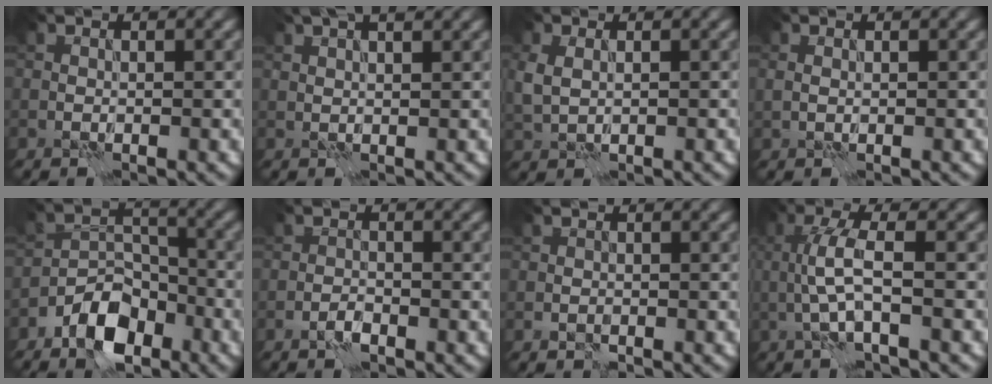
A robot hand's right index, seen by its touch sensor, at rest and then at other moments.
{"total": 5.7, "force": [4.0, 2.1, 3.6], "torque": [-0.045, 0.033, 0.040]}
{"total": 2.1, "force": [0.3, 1.5, 1.4], "torque": [-0.038, -0.001, 0.009]}
{"total": 0.5, "force": [0.3, 0.3, 0.3], "torque": [-0.005, 0.000, 0.010]}
{"total": 6.4, "force": [-4.0, 3.5, 3.5], "torque": [-0.050, 0.003, -0.080]}
{"total": 1.3, "force": [-0.9, 0.5, 0.8], "torque": [-0.014, 0.003, -0.020]}
{"total": 0.9, "force": [-0.4, 0.7, 0.3], "torque": [-0.005, -0.003, -0.009]}
{"total": 3.8, "force": [-0.4, 0.7, 3.7], "torque": [-0.080, 0.006, -0.014]}